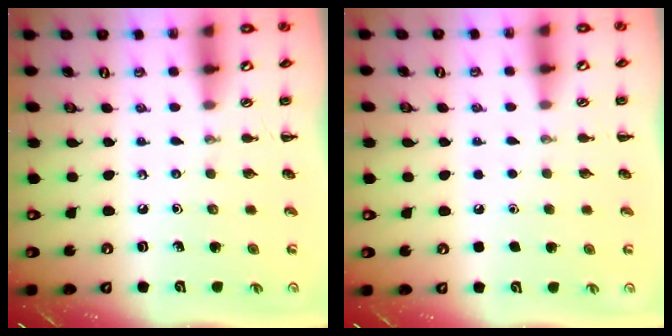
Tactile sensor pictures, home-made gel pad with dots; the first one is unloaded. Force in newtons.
{"total": 1.7, "press": 1.7, "slide": 0.1}